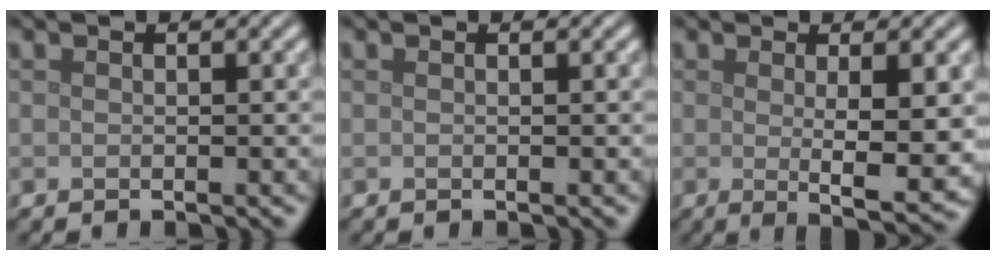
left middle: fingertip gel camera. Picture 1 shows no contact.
{"total": 0.0}
{"total": 5.6, "force": [0.0, 1.0, 5.5], "torque": [-0.084, -0.013, 0.006]}